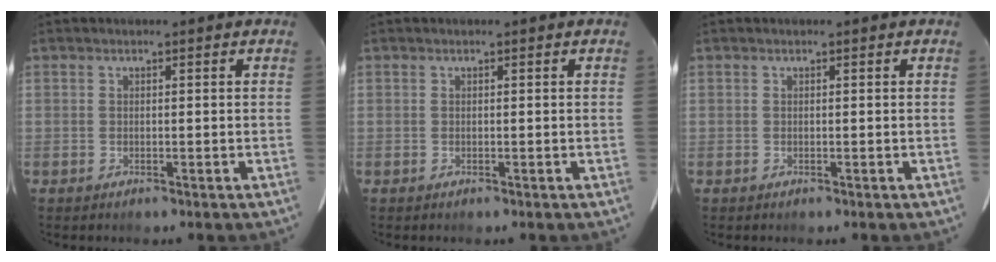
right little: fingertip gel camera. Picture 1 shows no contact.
{"total": 0.0}
{"total": 0.0}